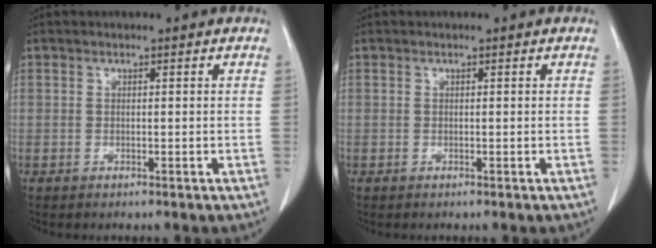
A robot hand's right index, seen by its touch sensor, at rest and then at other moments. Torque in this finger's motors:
{"motor_torque": [0.00, 0.00, 0.00, 0.00]}